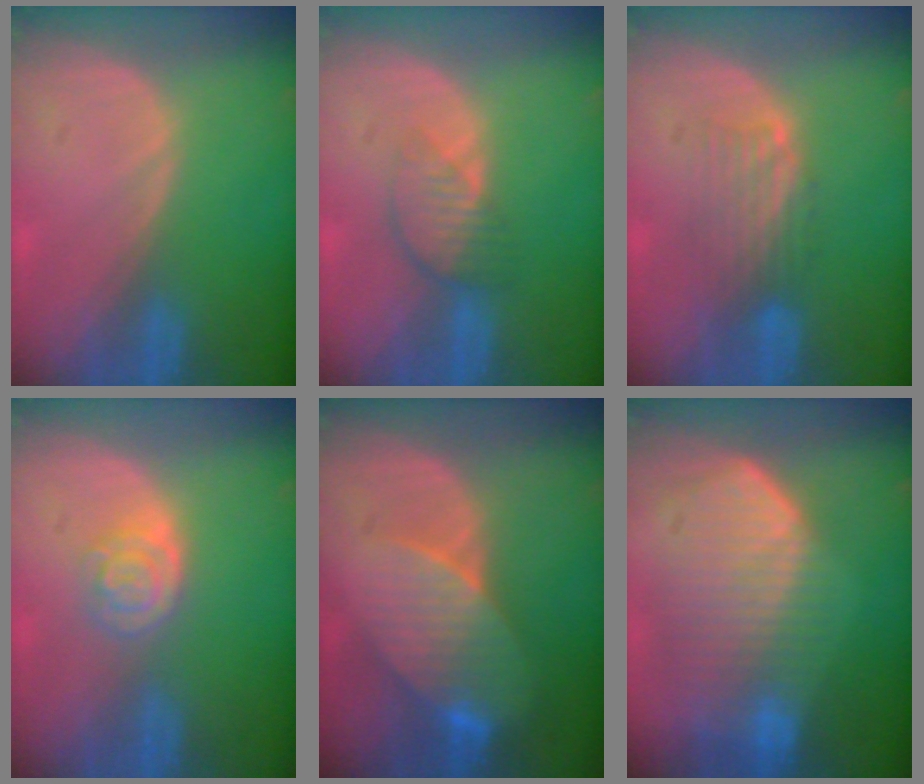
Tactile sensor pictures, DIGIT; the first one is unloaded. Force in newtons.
{"total": 4.0, "press": 3.6, "slide": 1.9}
{"total": 4.8, "press": 4.2, "slide": 2.5}
{"total": 4.2, "press": 3.8, "slide": 2.0}
{"total": 8.2, "press": 7.7, "slide": 2.7}
{"total": 10.8, "press": 9.5, "slide": 5.1}